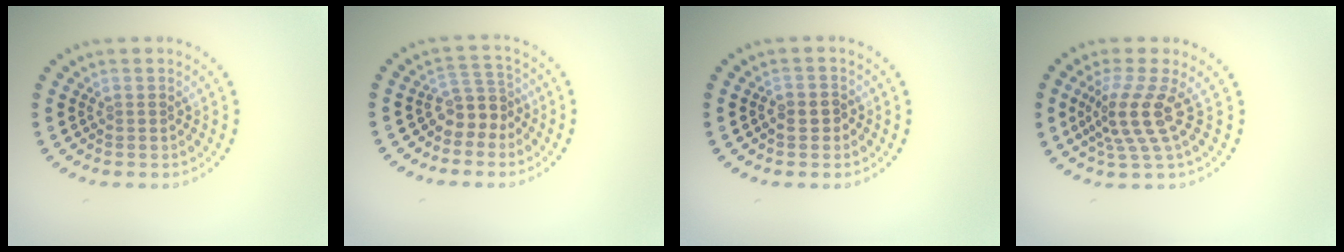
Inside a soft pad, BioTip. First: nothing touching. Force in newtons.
{"total": 2.7, "press": 1.9, "slide": 1.9}
{"total": 1.2, "press": 1.1, "slide": 0.5}
{"total": 3.8, "press": 2.8, "slide": 2.6}